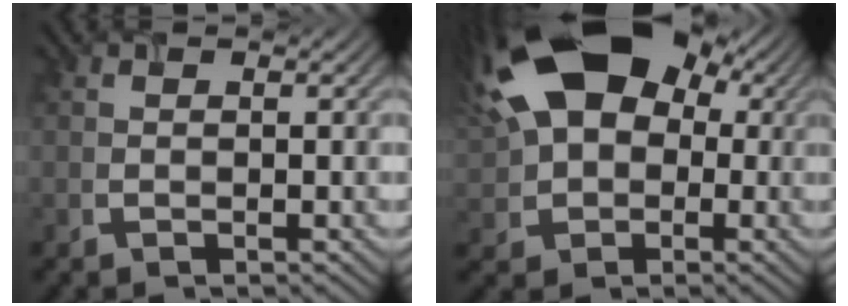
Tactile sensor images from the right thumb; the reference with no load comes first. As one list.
[{"total": 20.5, "force": [6.0, 14.2, 13.6], "torque": [-0.282, 0.055, 0.096]}]